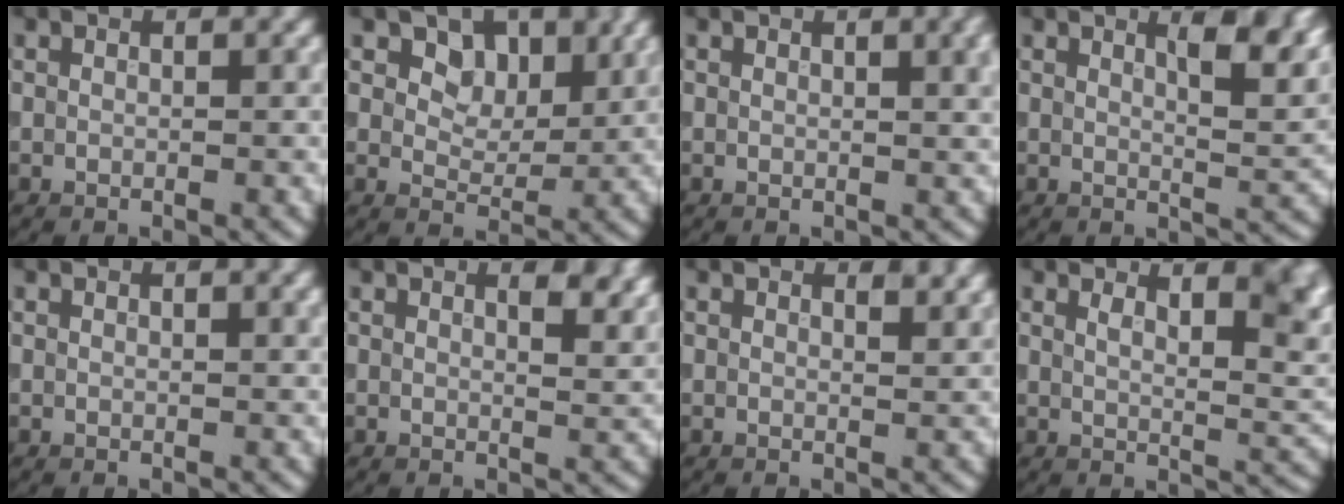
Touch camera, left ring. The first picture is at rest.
{"total": 4.5, "force": [2.4, 3.0, 2.3], "torque": [-0.032, -0.013, 0.038]}
{"total": 3.7, "force": [1.5, 1.3, 3.2], "torque": [-0.024, 0.006, 0.017]}
{"total": 5.3, "force": [2.8, 1.7, 4.2], "torque": [-0.042, 0.001, 0.037]}
{"total": 1.0, "force": [0.6, 0.0, 0.9], "torque": [-0.008, -0.001, 0.008]}
{"total": 3.6, "force": [2.1, 1.4, 2.6], "torque": [-0.021, 0.002, 0.019]}
{"total": 2.0, "force": [1.5, 0.6, 1.2], "torque": [-0.010, -0.002, 0.011]}
{"total": 6.0, "force": [2.8, 2.1, 4.9], "torque": [-0.048, 0.003, 0.043]}